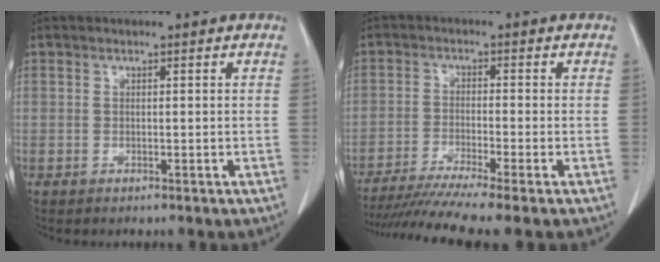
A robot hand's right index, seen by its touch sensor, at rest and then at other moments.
{"total": 9.8, "force": [-8.2, -1.7, 5.2], "torque": [-0.076, -0.025, -0.133]}